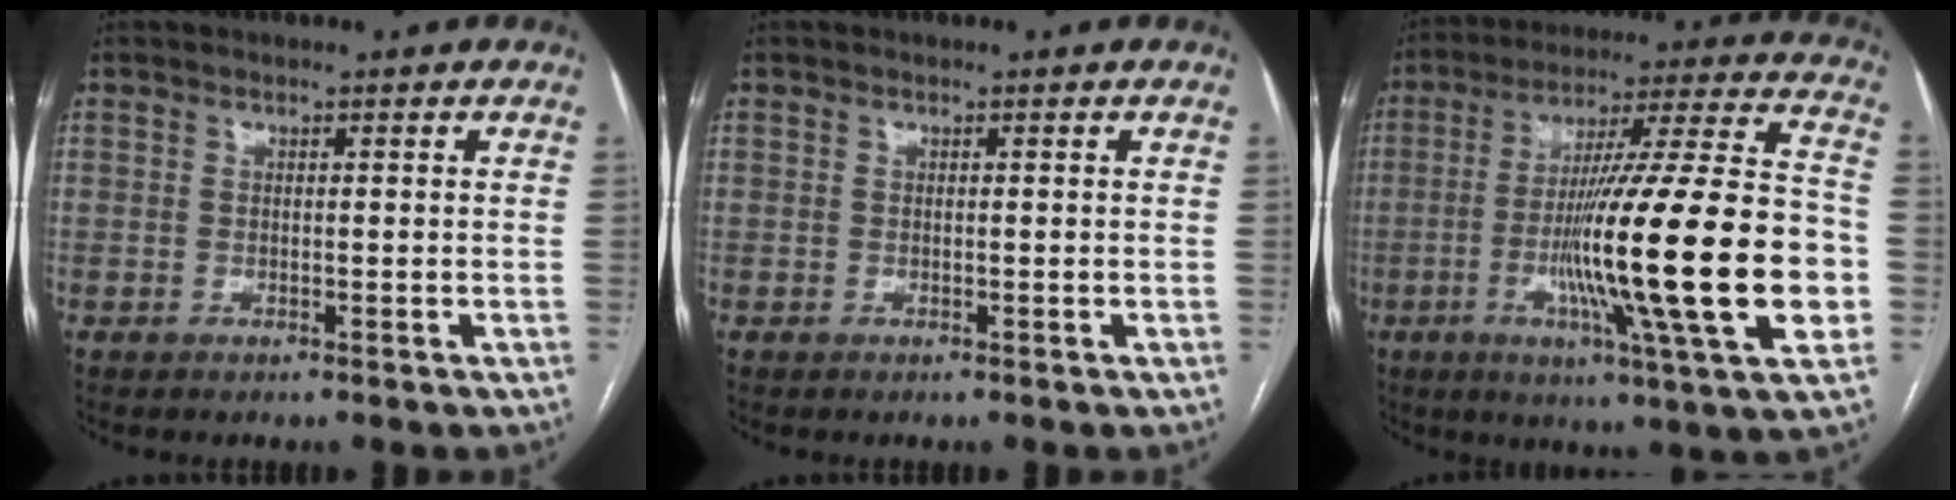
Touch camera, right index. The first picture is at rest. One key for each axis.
{"total": 0.0}
{"total": 27.2, "fx": -5.3, "fy": 0.8, "fz": 26.6, "tx": -0.402, "ty": -0.014, "tz": -0.096}